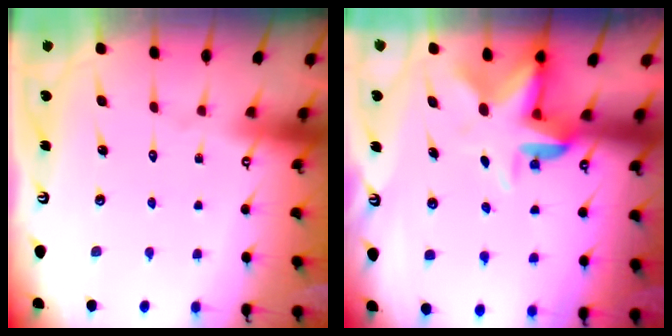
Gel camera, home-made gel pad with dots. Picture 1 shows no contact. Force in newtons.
{"total": 5.6, "press": 5.4, "slide": 1.7}